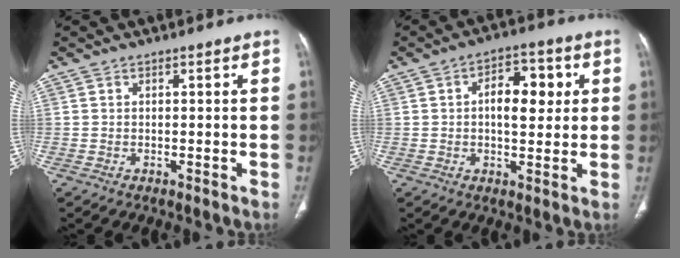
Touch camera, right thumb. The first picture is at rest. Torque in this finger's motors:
{"motor_torque": [-0.50, 1.00, 0.38, -0.02, 0.09]}